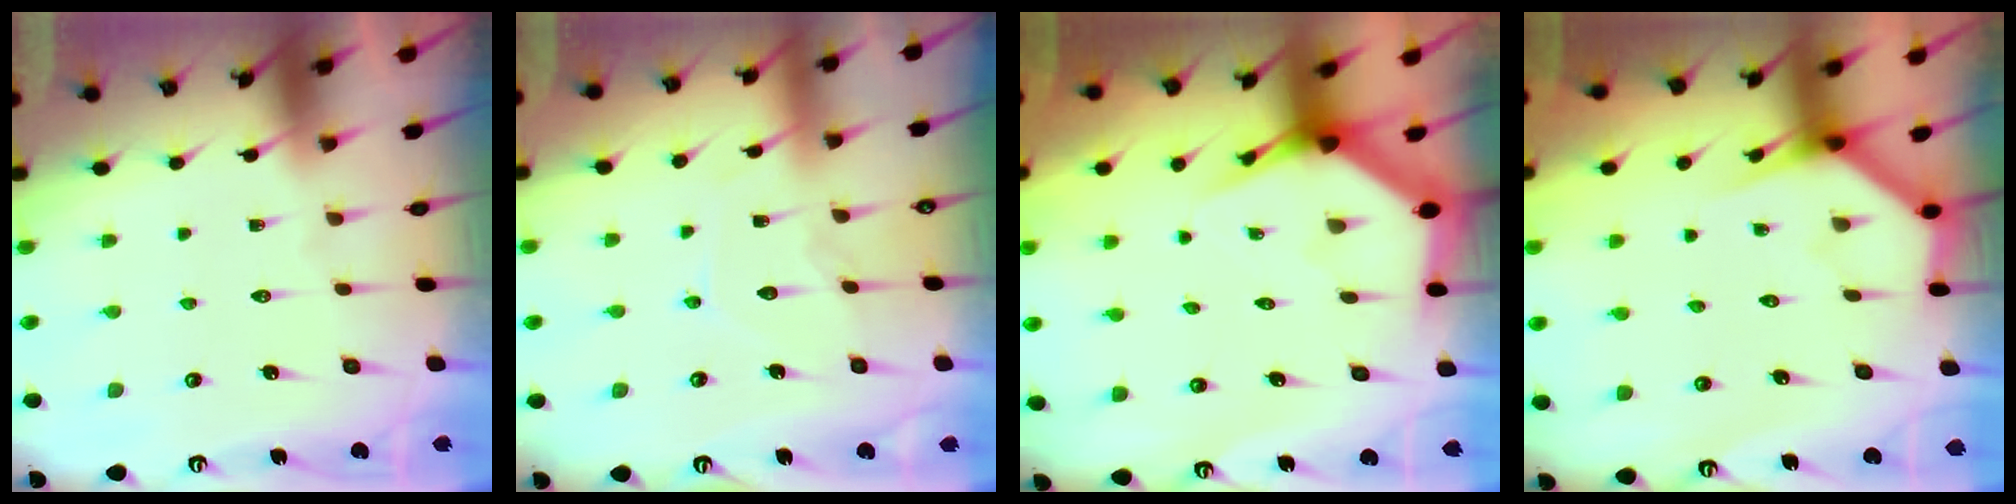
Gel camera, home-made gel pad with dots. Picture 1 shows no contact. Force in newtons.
{"total": 7.1, "press": 7.0, "slide": 0.8}
{"total": 4.3, "press": 4.3, "slide": 0.3}
{"total": 3.8, "press": 3.8, "slide": 0.2}